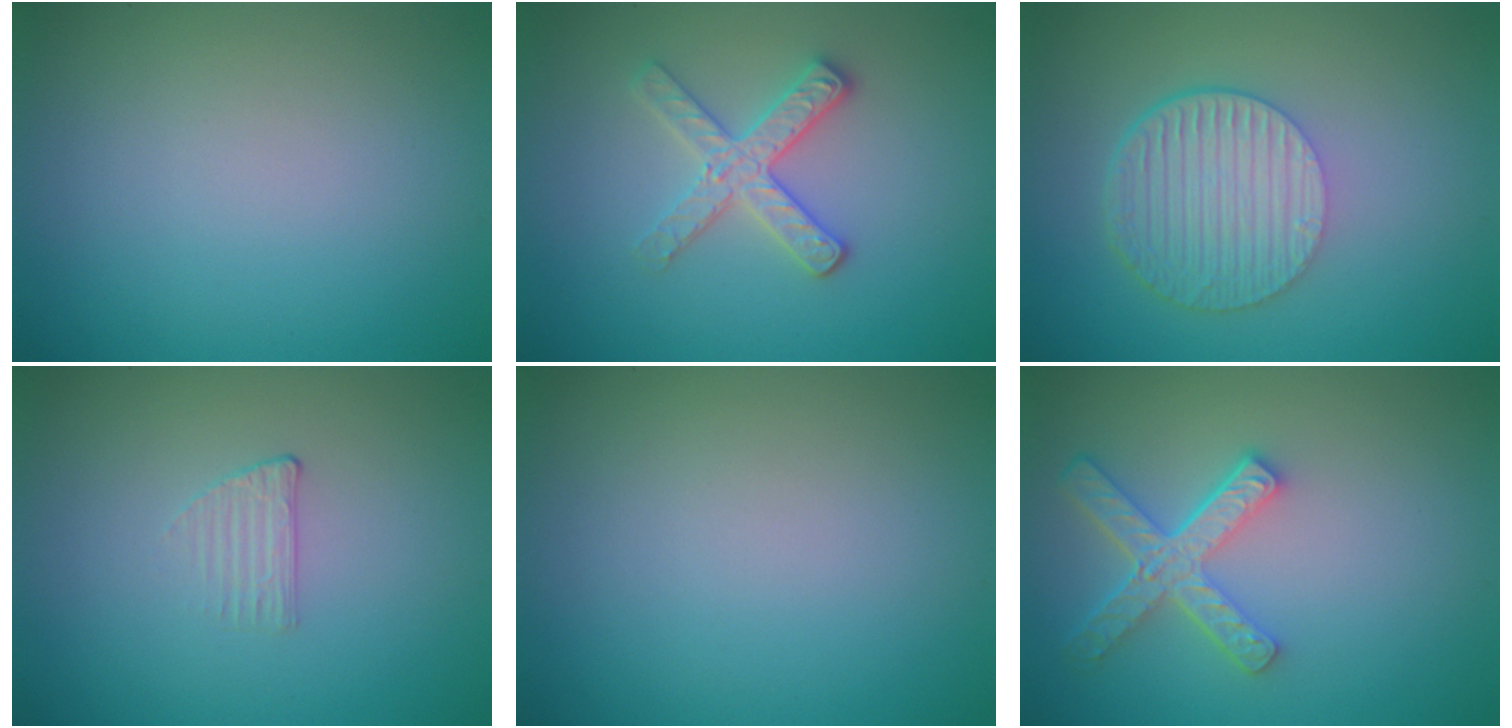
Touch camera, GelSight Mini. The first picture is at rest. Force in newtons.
{"total": 3.0, "press": 2.8, "slide": 1.0}
{"total": 6.1, "press": 4.1, "slide": 4.5}
{"total": 1.0, "press": 0.3, "slide": 1.0}
{"total": 0.0}
{"total": 4.5, "press": 3.5, "slide": 2.8}